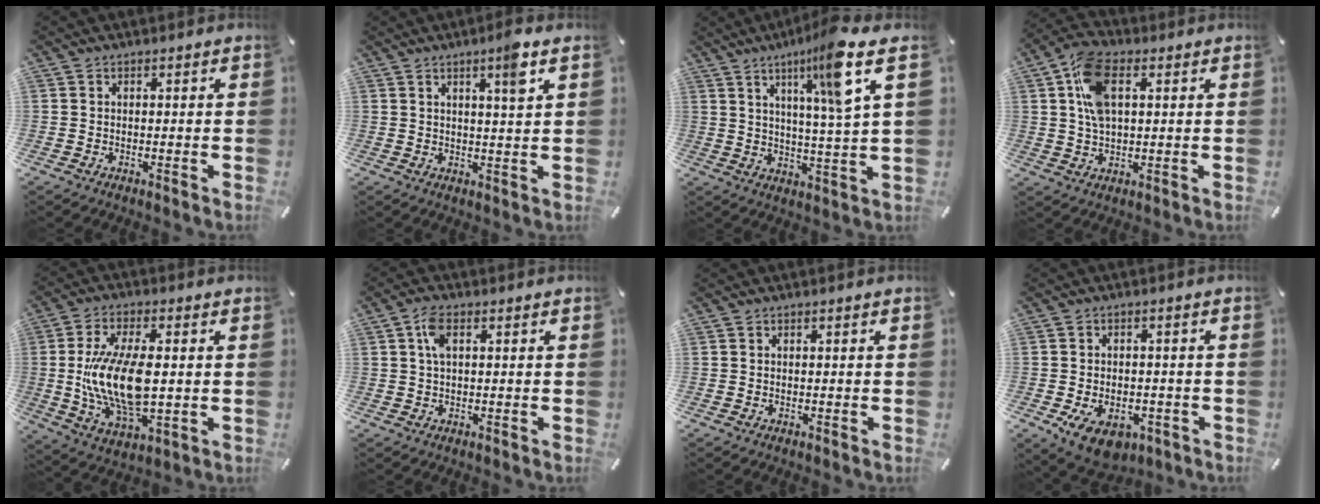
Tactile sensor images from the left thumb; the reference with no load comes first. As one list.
[{"total": 5.6, "force": [3.1, 0.1, 4.6], "torque": [-0.082, -0.007, 0.045]}, {"total": 13.3, "force": [7.6, -0.1, 10.9], "torque": [-0.185, -0.035, 0.112]}, {"total": 10.2, "force": [2.7, 5.9, 7.9], "torque": [-0.169, 0.003, 0.048]}, {"total": 16.2, "force": [0.3, 7.7, 14.3], "torque": [-0.303, -0.018, 0.002]}, {"total": 3.9, "force": [1.1, 1.8, 3.3], "torque": [-0.072, 0.009, 0.017]}, {"total": 0.0}, {"total": 7.9, "force": [-3.1, 5.3, 4.9], "torque": [-0.084, 0.012, -0.051]}]